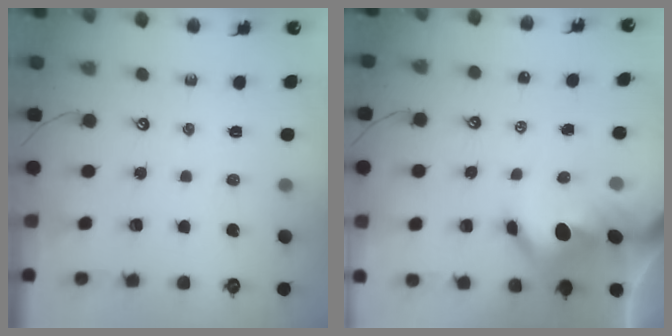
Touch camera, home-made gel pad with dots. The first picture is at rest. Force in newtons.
{"total": 12.4, "press": 12.4, "slide": 1.5}